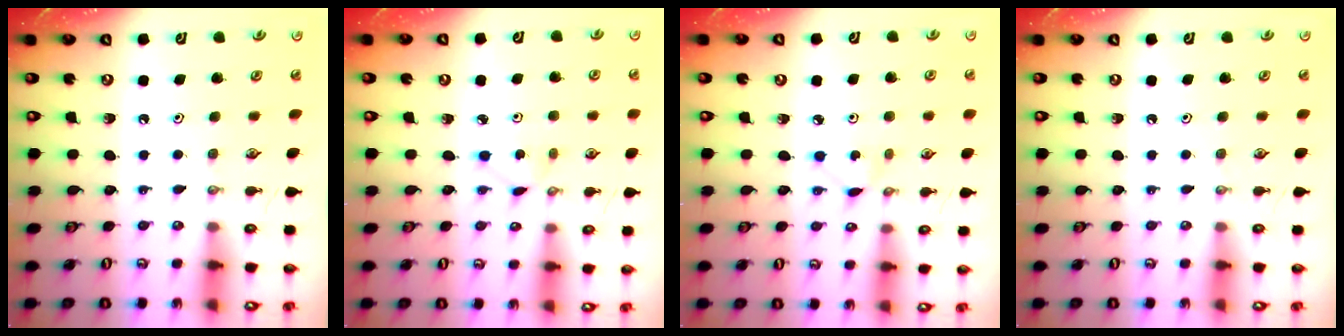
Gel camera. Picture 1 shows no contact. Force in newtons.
{"total": 1.6, "press": 1.6, "slide": 0.2}
{"total": 2.5, "press": 2.4, "slide": 0.3}
{"total": 0.0}